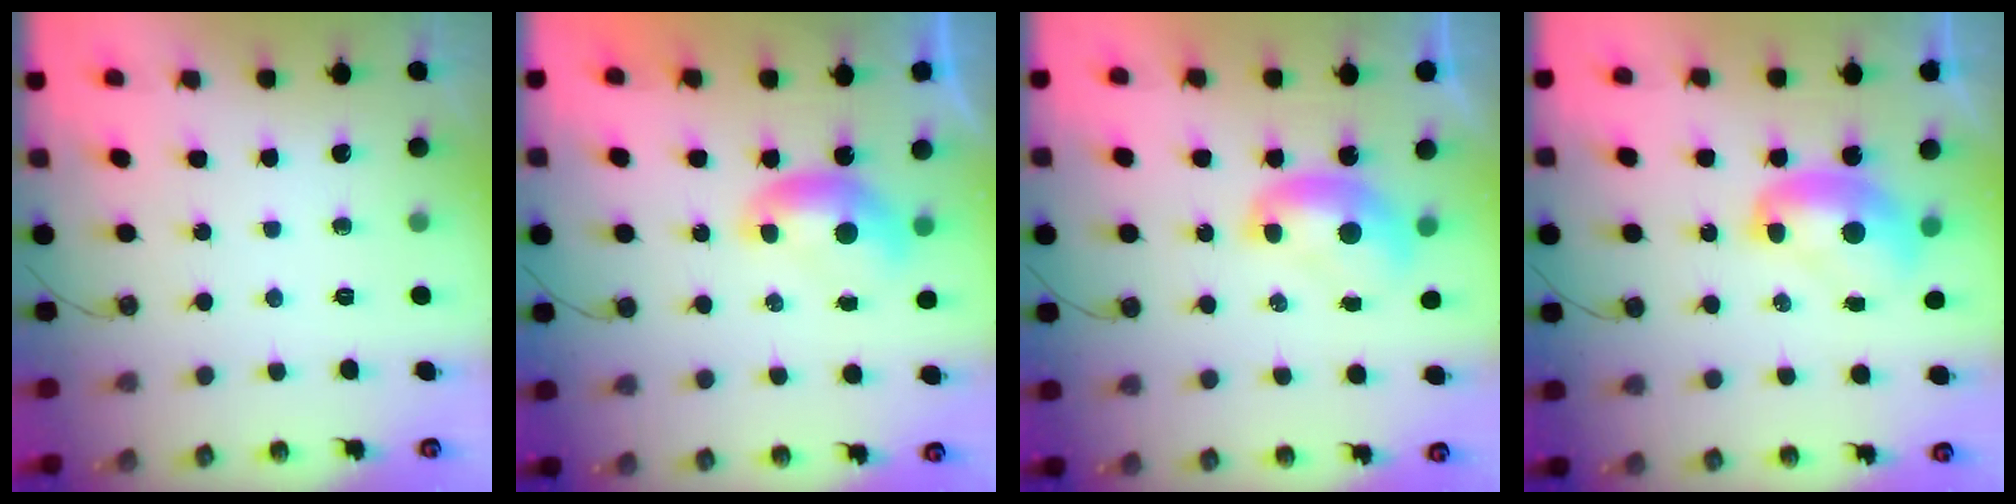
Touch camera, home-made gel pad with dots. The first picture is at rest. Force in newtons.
{"total": 0.0}
{"total": 1.4, "press": 1.4, "slide": 0.3}
{"total": 2.4, "press": 2.4, "slide": 0.2}